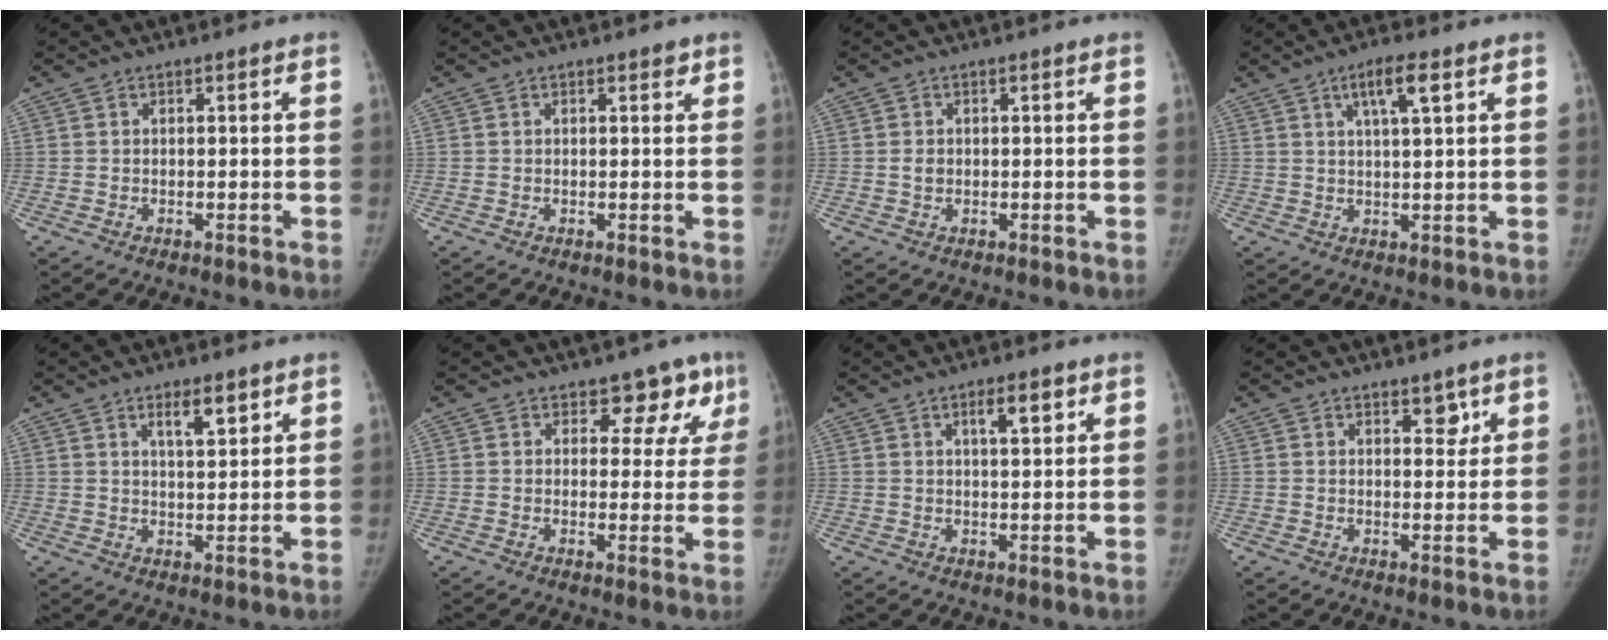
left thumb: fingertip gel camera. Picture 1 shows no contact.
{"total": 0.9, "force": [0.6, 0.4, 0.4], "torque": [0.001, -0.003, 0.005]}
{"total": 1.4, "force": [0.0, 1.1, 0.8], "torque": [-0.013, 0.001, 0.001]}
{"total": 5.7, "force": [2.7, 1.1, 5.0], "torque": [-0.087, -0.003, 0.047]}
{"total": 5.5, "force": [3.2, 1.8, 4.0], "torque": [-0.054, -0.022, 0.055]}
{"total": 7.1, "force": [4.7, 4.7, 2.6], "torque": [0.010, -0.024, 0.046]}
{"total": 4.9, "force": [2.5, 1.6, 3.9], "torque": [-0.053, -0.011, 0.040]}
{"total": 3.0, "force": [1.9, 1.7, 1.6], "torque": [0.001, -0.011, 0.028]}